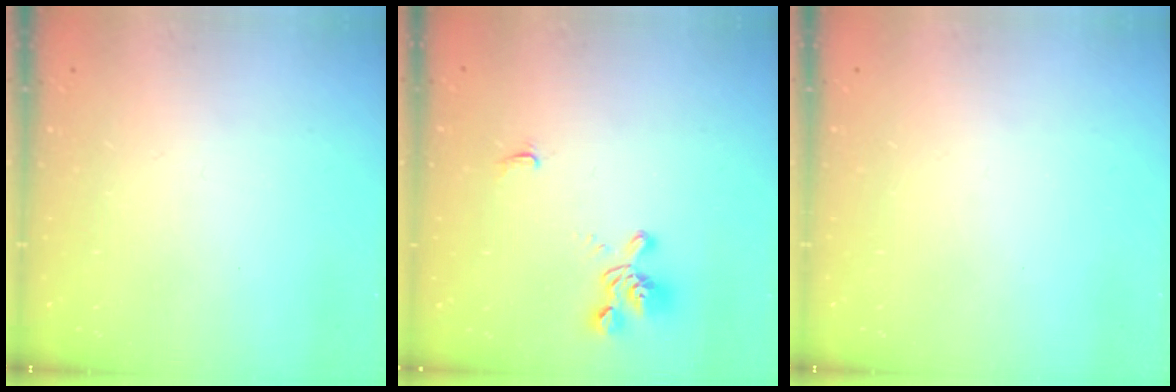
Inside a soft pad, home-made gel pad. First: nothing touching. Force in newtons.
{"total": 2.0, "press": 1.6, "slide": 1.2}
{"total": 0.0}